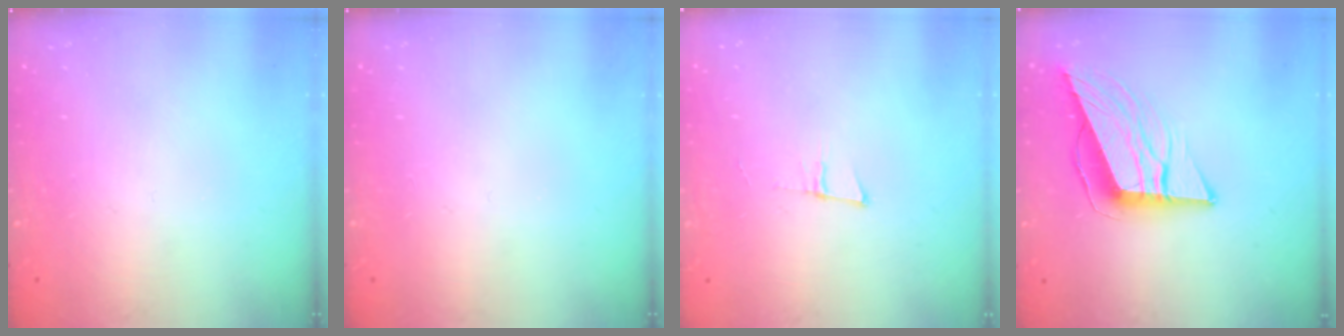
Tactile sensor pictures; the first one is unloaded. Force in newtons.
{"total": 0.0}
{"total": 5.4, "press": 4.6, "slide": 2.7}
{"total": 12.4, "press": 12.3, "slide": 1.5}